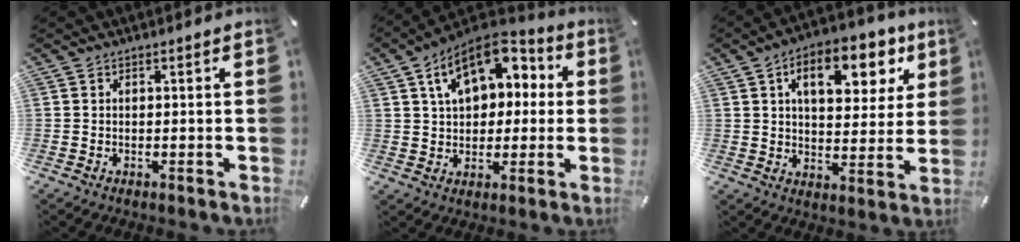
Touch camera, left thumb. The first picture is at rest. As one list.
[{"total": 14.2, "force": [6.0, 9.9, 8.2], "torque": [-0.131, -0.016, 0.112]}, {"total": 13.7, "force": [6.4, 7.9, 9.1], "torque": [-0.111, -0.026, 0.101]}]